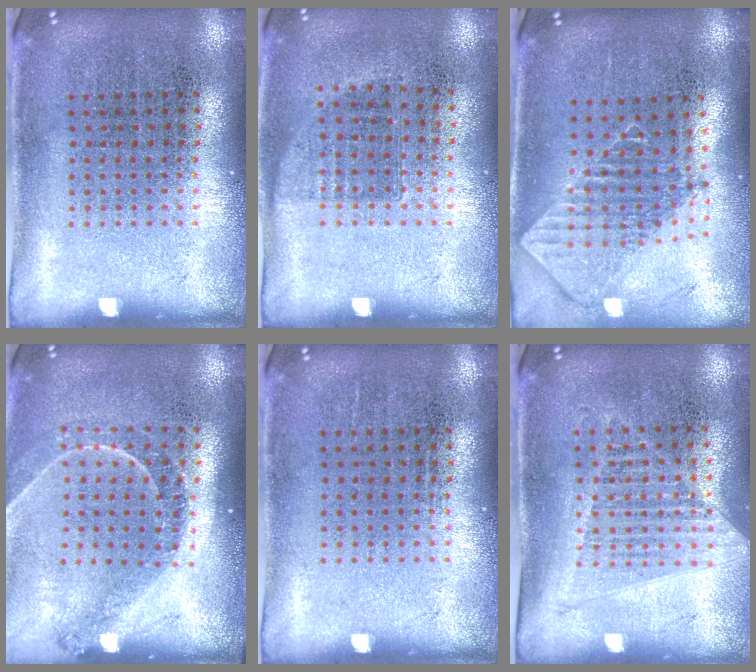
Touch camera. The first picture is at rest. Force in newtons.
{"total": 0.7, "press": 0.6, "slide": 0.4}
{"total": 2.1, "press": 1.6, "slide": 1.3}
{"total": 1.2, "press": 1.2, "slide": 0.2}
{"total": 0.0}
{"total": 1.2, "press": 1.1, "slide": 0.5}